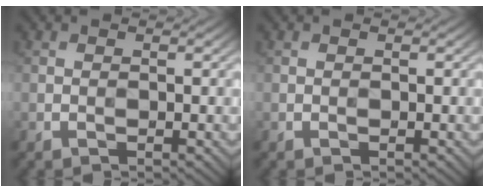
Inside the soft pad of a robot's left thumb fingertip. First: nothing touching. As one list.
[{"total": 0.0}]